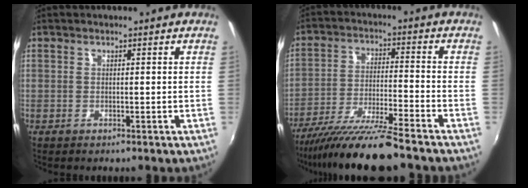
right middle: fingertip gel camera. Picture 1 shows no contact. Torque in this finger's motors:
{"motor_torque": [1.07, -1.07, 0.32, 0.08]}